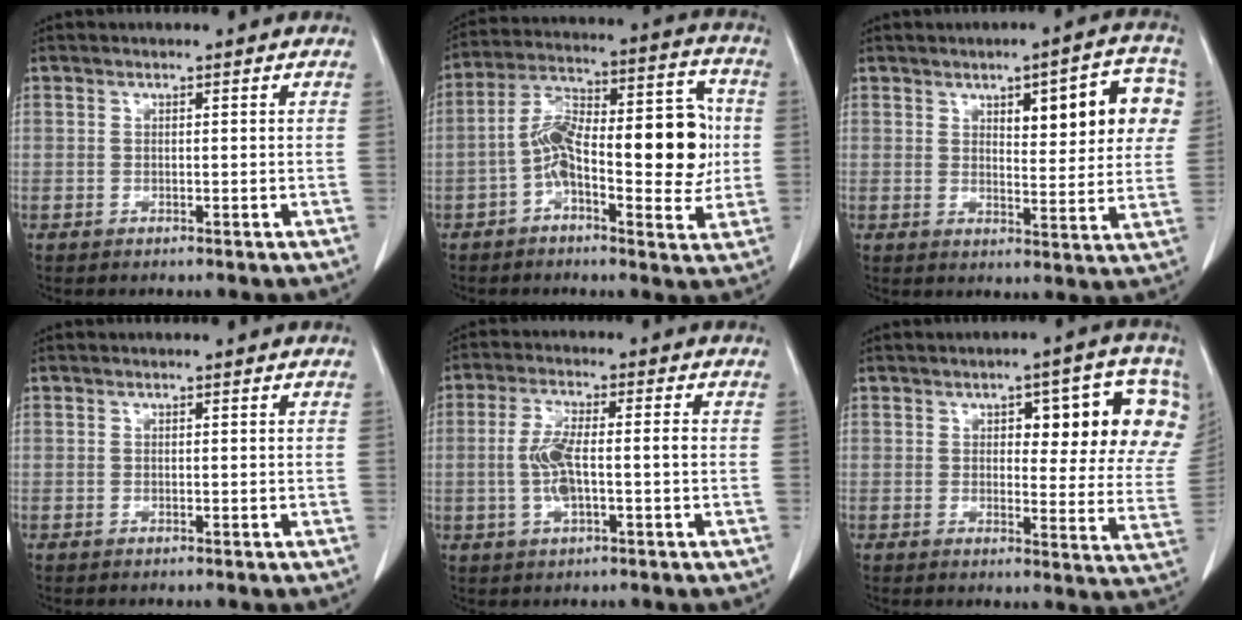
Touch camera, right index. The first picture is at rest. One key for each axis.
{"total": 17.0, "fx": -1.5, "fy": 5.7, "fz": 15.9, "tx": -0.250, "ty": 0.046, "tz": -0.026}
{"total": 11.6, "fx": 3.9, "fy": 3.4, "fz": 10.4, "tx": -0.124, "ty": 0.021, "tz": 0.049}
{"total": 0.0}
{"total": 7.0, "fx": -0.8, "fy": 1.7, "fz": 6.7, "tx": -0.141, "ty": 0.010, "tz": -0.015}
{"total": 14.8, "fx": 5.3, "fy": 4.9, "fz": 12.9, "tx": -0.147, "ty": 0.010, "tz": 0.060}